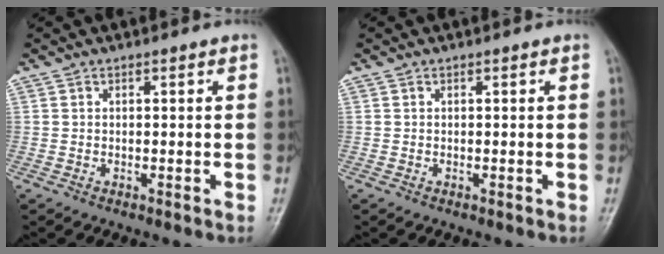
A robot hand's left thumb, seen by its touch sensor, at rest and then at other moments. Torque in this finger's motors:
{"motor_torque": [0.00, 0.00, -0.10, 0.09, 0.00]}